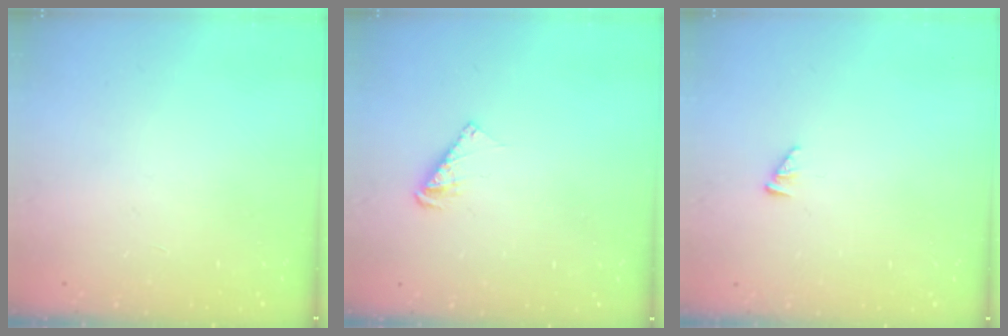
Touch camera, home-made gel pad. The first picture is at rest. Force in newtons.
{"total": 4.5, "press": 4.4, "slide": 0.2}
{"total": 1.7, "press": 1.7, "slide": 0.3}